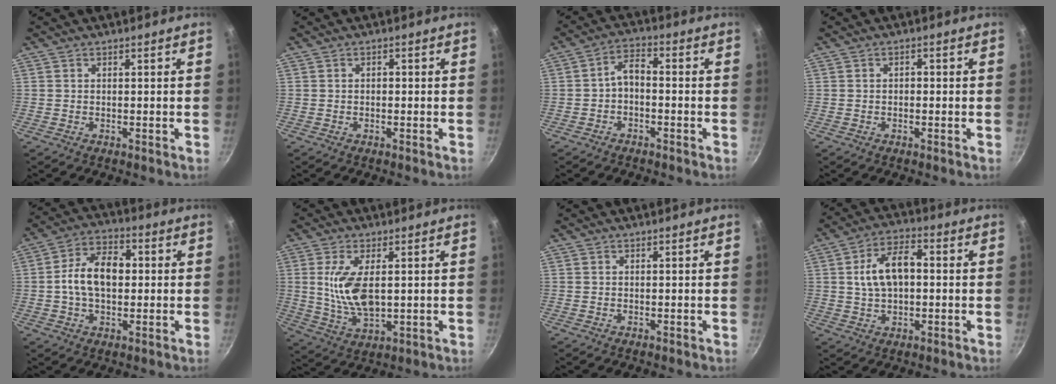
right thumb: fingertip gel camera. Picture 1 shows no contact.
{"total": 0.7, "force": [-0.1, 0.5, 0.5], "torque": [-0.004, 0.005, -0.003]}
{"total": 4.6, "force": [-1.0, 2.6, 3.6], "torque": [-0.056, 0.025, -0.028]}
{"total": 1.0, "force": [-0.1, 0.8, 0.7], "torque": [-0.002, 0.005, -0.005]}
{"total": 11.4, "force": [0.4, 7.2, 8.8], "torque": [-0.148, 0.023, 0.000]}
{"total": 9.8, "force": [1.3, 4.5, 8.6], "torque": [-0.171, -0.016, 0.035]}
{"total": 0.0}
{"total": 10.0, "force": [1.0, 5.8, 8.1], "torque": [-0.138, 0.018, 0.015]}